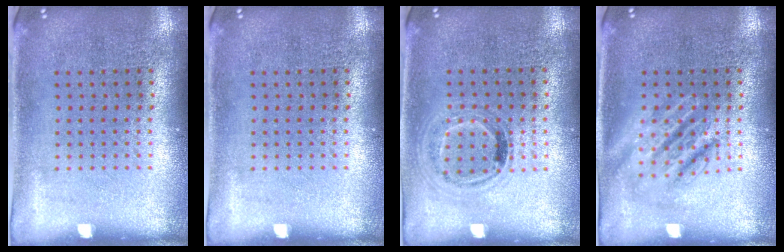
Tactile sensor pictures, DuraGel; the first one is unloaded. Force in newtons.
{"total": 0.0}
{"total": 0.9, "press": 0.9, "slide": 0.3}
{"total": 2.7, "press": 2.7, "slide": 0.4}